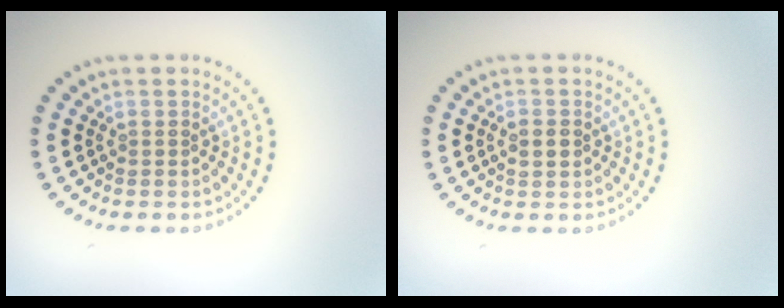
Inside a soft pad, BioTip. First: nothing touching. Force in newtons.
{"total": 1.3, "press": 1.3, "slide": 0.0}